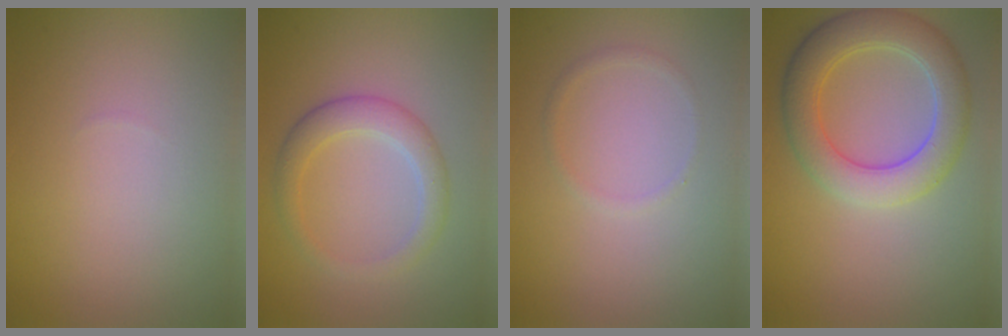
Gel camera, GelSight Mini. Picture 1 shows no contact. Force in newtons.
{"total": 2.2, "press": 2.2, "slide": 0.2}
{"total": 0.7, "press": 0.7, "slide": 0.1}
{"total": 5.9, "press": 5.9, "slide": 0.4}